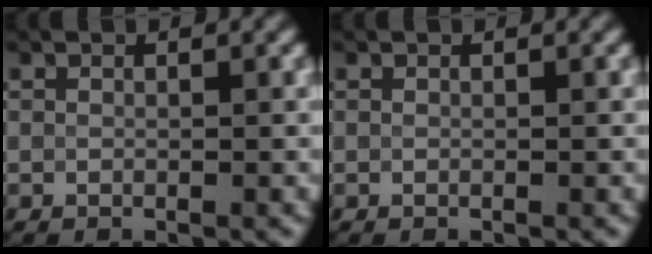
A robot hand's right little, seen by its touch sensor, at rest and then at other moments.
{"total": 0.0}